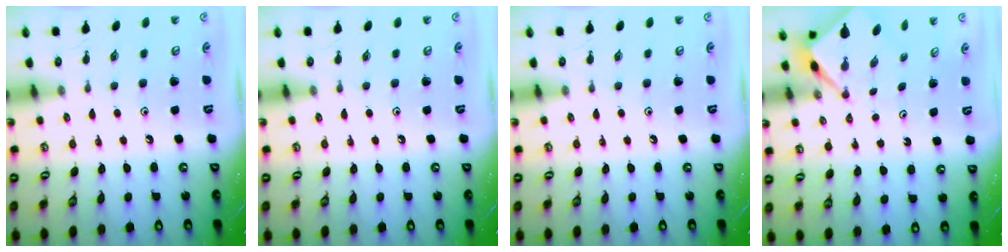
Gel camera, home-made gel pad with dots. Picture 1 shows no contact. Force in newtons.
{"total": 0.0}
{"total": 0.0}
{"total": 2.5, "press": 2.5, "slide": 0.2}